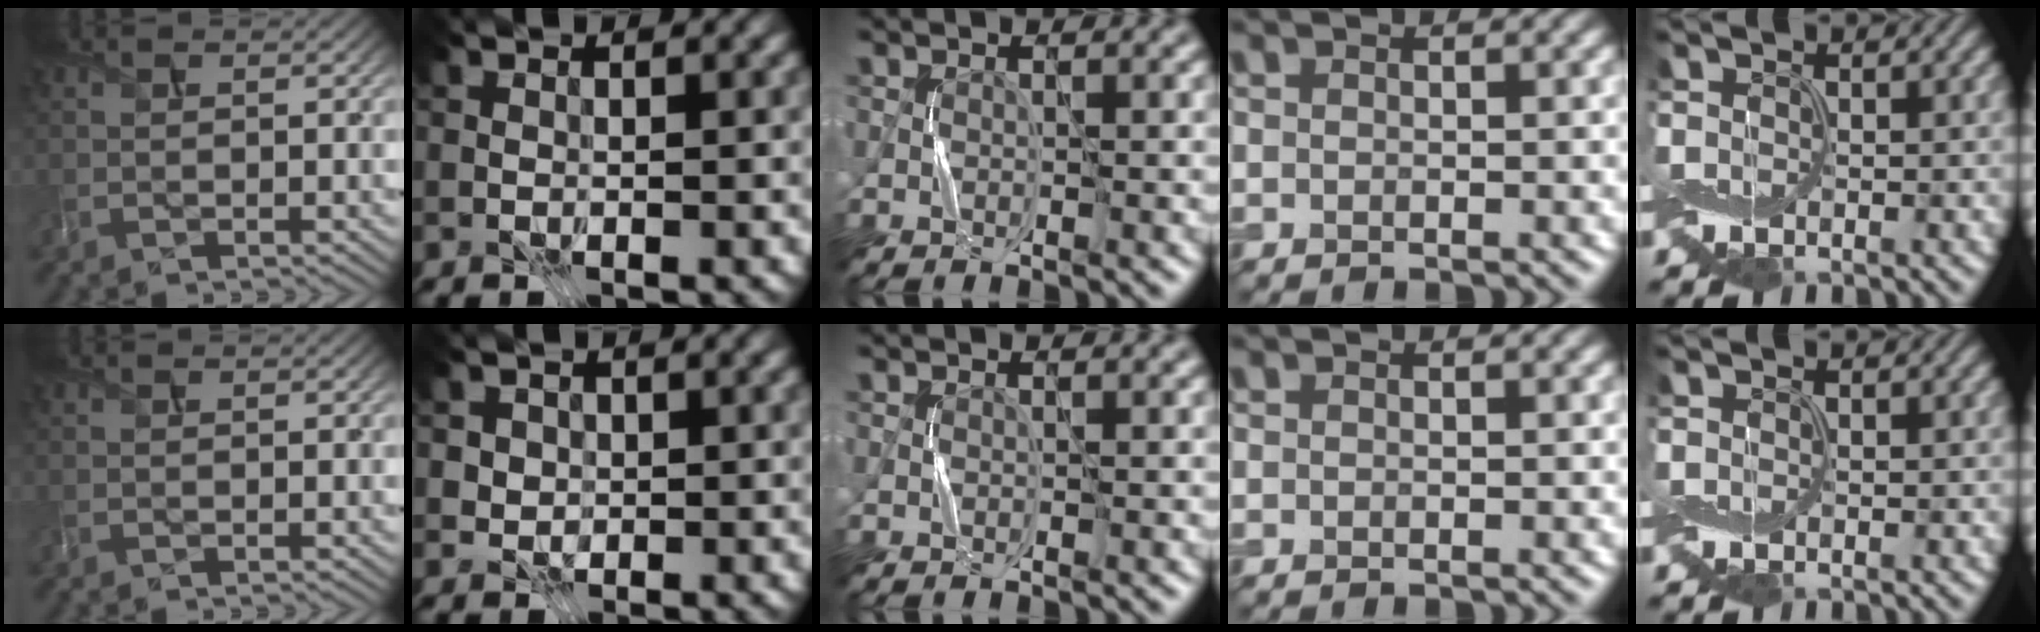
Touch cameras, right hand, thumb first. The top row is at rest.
{"index": {"total": 1.8, "force": [0.5, 1.7, 0.5], "torque": [-0.019, -0.005, 0.023]}}